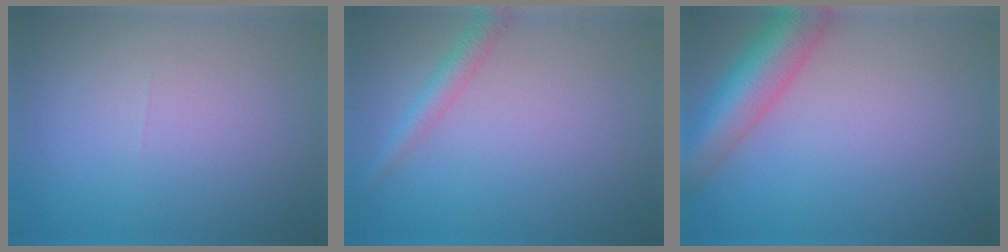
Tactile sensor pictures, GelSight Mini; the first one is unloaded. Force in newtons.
{"total": 2.1, "press": 2.1, "slide": 0.0}
{"total": 6.9, "press": 6.9, "slide": 0.2}